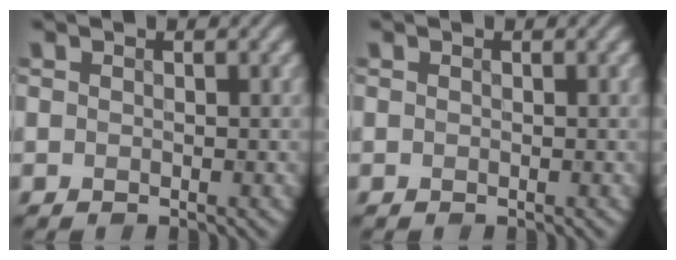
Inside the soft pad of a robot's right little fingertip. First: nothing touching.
{"total": 0.0}